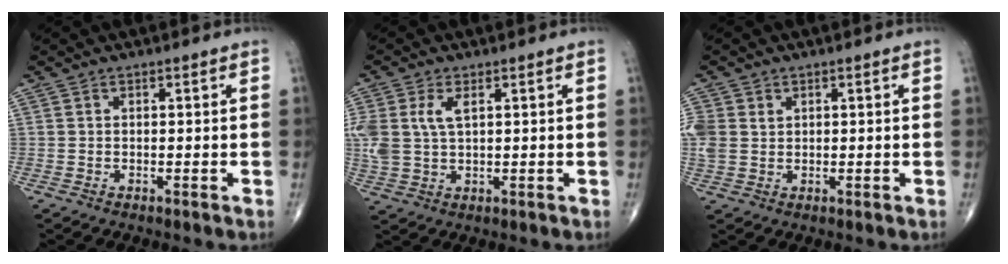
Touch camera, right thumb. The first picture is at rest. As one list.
[{"total": 8.1, "force": [2.3, 4.6, 6.3], "torque": [-0.153, 0.008, 0.051]}, {"total": 6.1, "force": [1.4, 4.9, 3.2], "torque": [-0.085, 0.005, 0.032]}]